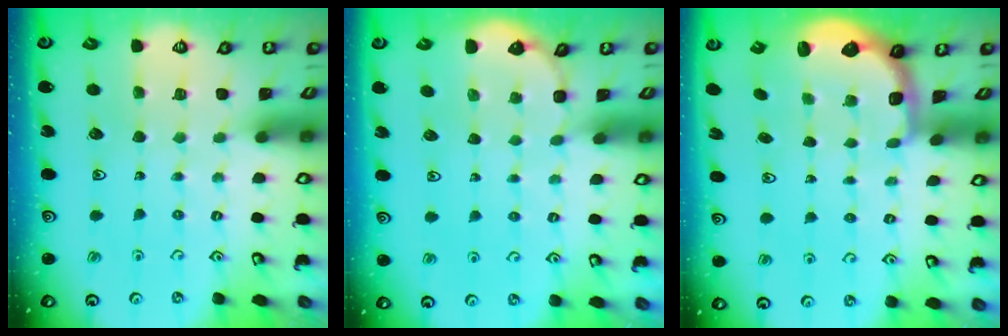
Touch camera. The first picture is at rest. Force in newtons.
{"total": 3.2, "press": 3.2, "slide": 0.2}
{"total": 2.6, "press": 2.0, "slide": 1.7}